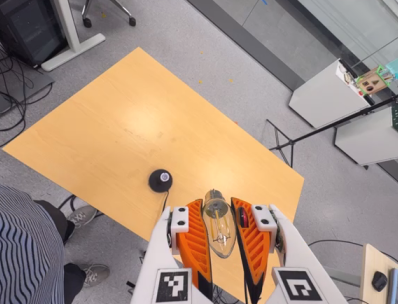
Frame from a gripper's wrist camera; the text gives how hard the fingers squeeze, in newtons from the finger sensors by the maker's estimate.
{"total": 23.9, "left": 26.0, "right": 21.8}